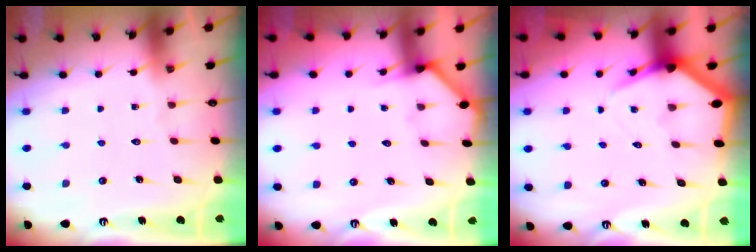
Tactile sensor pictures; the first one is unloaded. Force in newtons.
{"total": 2.6, "press": 2.6, "slide": 0.2}
{"total": 5.4, "press": 5.4, "slide": 0.6}